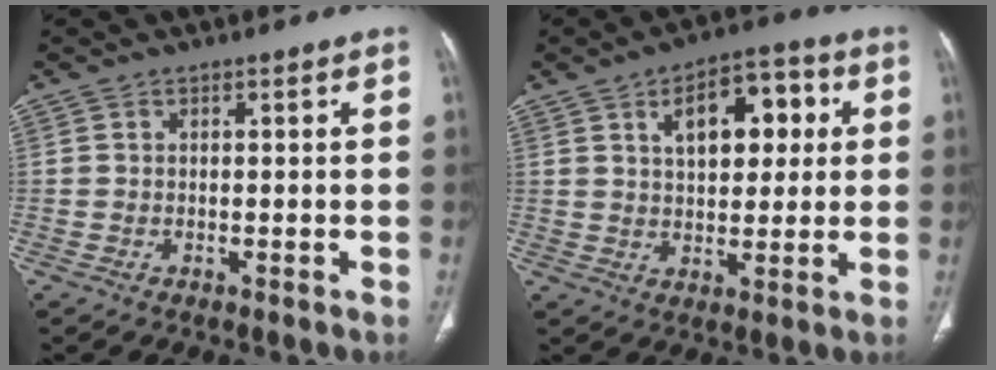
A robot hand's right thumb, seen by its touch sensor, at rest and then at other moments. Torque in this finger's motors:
{"motor_torque": [-0.14, 0.57, 0.97, 0.39, 0.25]}